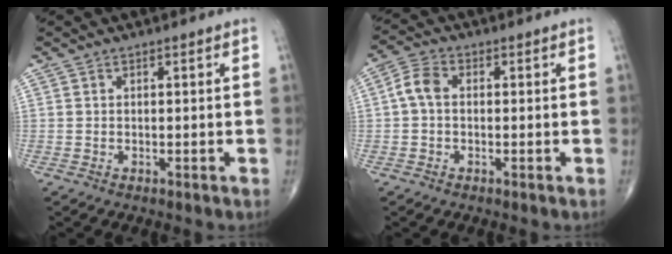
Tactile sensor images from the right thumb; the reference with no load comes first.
{"total": 4.4, "force": [0.0, 2.9, 3.3], "torque": [-0.064, 0.013, -0.009]}